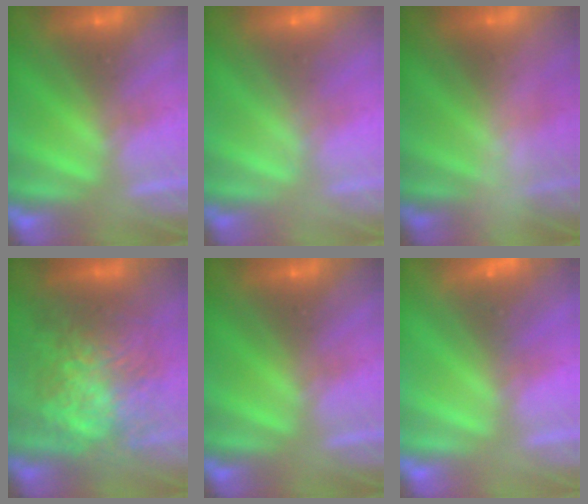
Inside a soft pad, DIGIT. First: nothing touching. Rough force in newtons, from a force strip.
{"total": 1.6}
{"total": 2.8}
{"total": 7.6}
{"total": 0.0}
{"total": 2.3}